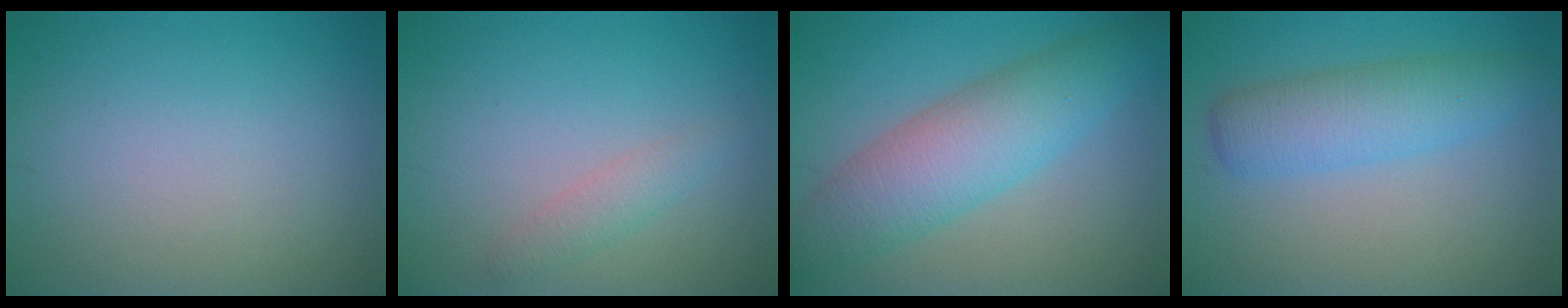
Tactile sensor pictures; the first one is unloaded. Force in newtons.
{"total": 1.6, "press": 1.6, "slide": 0.1}
{"total": 6.9, "press": 6.9, "slide": 0.1}
{"total": 4.5, "press": 4.5, "slide": 0.1}